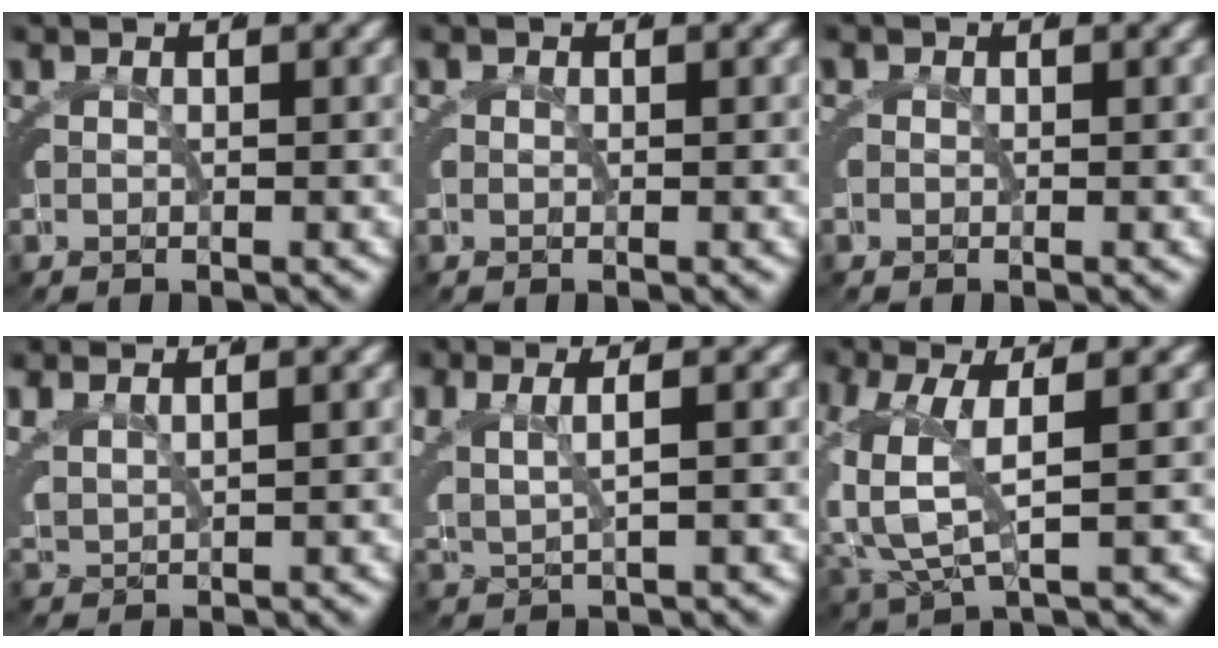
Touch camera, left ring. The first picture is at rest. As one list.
[{"total": 0.6, "force": [-0.1, 0.6, 0.0], "torque": [0.002, -0.004, 0.000]}, {"total": 0.9, "force": [-0.1, 0.9, 0.0], "torque": [0.000, -0.006, 0.000]}, {"total": 4.3, "force": [1.1, 3.5, 2.2], "torque": [-0.078, -0.013, 0.024]}, {"total": 3.3, "force": [0.9, 2.1, 2.4], "torque": [-0.064, -0.007, 0.022]}, {"total": 4.7, "force": [0.7, 2.6, 3.9], "torque": [-0.086, 0.000, 0.014]}]